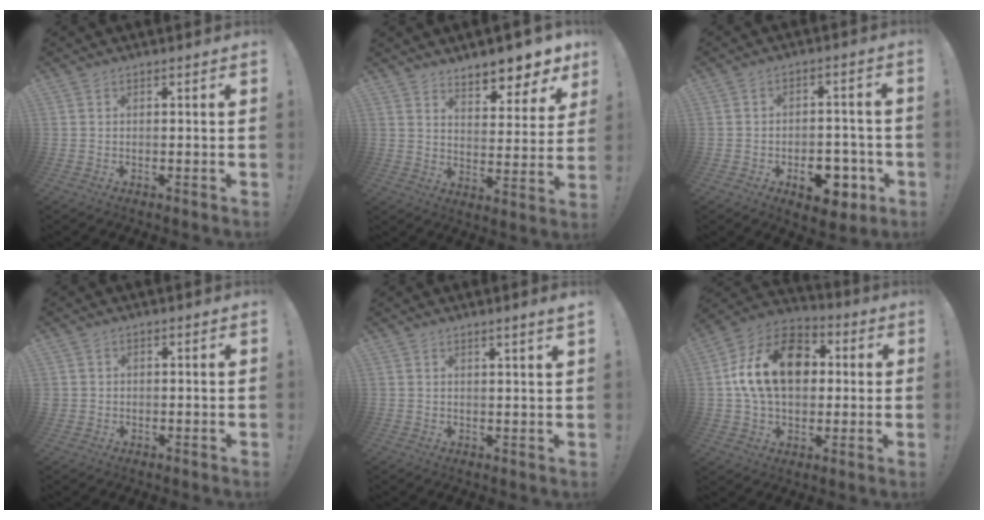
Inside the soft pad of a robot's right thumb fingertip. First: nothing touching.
{"total": 8.5, "force": [7.6, 2.4, 3.1], "torque": [-0.026, -0.074, 0.133]}
{"total": 10.8, "force": [-5.5, 6.5, 6.6], "torque": [-0.057, 0.044, -0.085]}
{"total": 1.4, "force": [0.3, 1.3, 0.1], "torque": [0.006, -0.002, 0.005]}
{"total": 2.6, "force": [1.9, -0.7, 1.7], "torque": [-0.017, -0.016, 0.027]}
{"total": 19.9, "force": [3.7, 14.2, 13.4], "torque": [-0.209, 0.010, 0.071]}